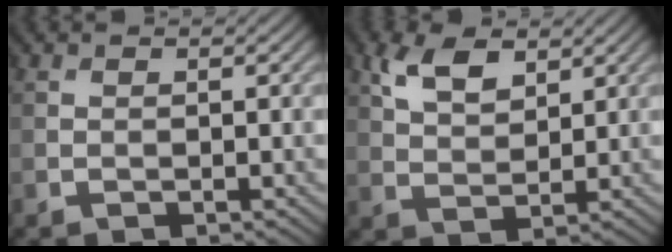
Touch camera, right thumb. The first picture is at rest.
{"total": 5.6, "force": [3.2, 2.9, 3.6], "torque": [-0.081, 0.002, 0.063]}